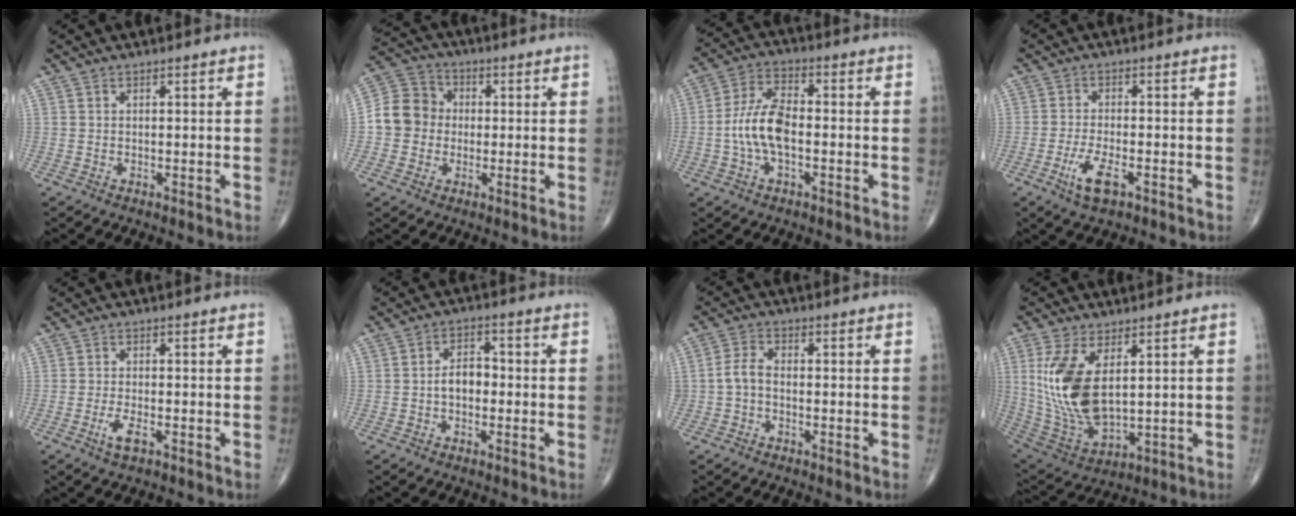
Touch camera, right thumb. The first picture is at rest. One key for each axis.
{"total": 9.5, "fx": -0.4, "fy": 8.7, "fz": 4.0, "tx": -0.053, "ty": 0.029, "tz": -0.021}
{"total": 9.6, "fx": -1.6, "fy": 4.7, "fz": 8.2, "tx": -0.171, "ty": 0.028, "tz": -0.034}
{"total": 5.5, "fx": -2.6, "fy": 1.9, "fz": 4.4, "tx": -0.090, "ty": 0.005, "tz": -0.046}
{"total": 3.1, "fx": -1.5, "fy": 1.1, "fz": 2.5, "tx": -0.053, "ty": 0.001, "tz": -0.029}
{"total": 4.7, "fx": -0.9, "fy": 3.1, "fz": 3.4, "tx": -0.047, "ty": 0.021, "tz": -0.023}
{"total": 3.7, "fx": -0.7, "fy": 2.4, "fz": 2.7, "tx": -0.054, "ty": 0.015, "tz": -0.019}
{"total": 15.3, "fx": 3.5, "fy": 7.5, "fz": 12.9, "tx": -0.263, "ty": -0.022, "tz": 0.087}